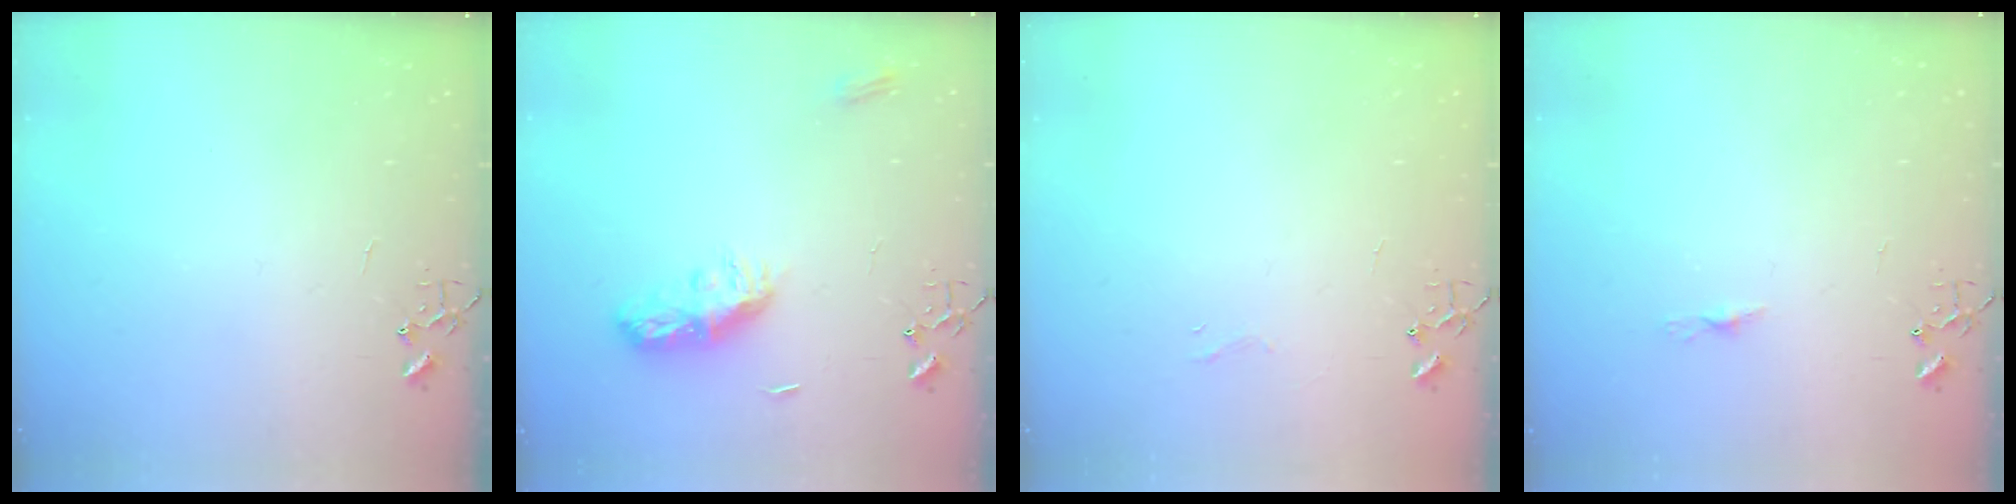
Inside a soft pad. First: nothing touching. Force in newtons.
{"total": 9.0, "press": 9.0, "slide": 0.1}
{"total": 3.3, "press": 3.3, "slide": 0.3}
{"total": 3.8, "press": 3.7, "slide": 0.3}